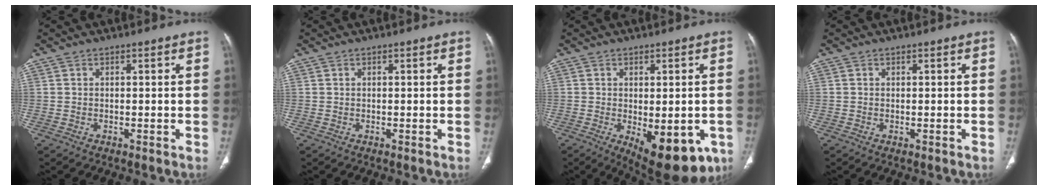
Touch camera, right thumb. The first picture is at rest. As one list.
[{"total": 0.0}, {"total": 13.9, "force": [-5.0, 6.4, 11.3], "torque": [-0.129, -0.007, -0.051]}, {"total": 0.0}]